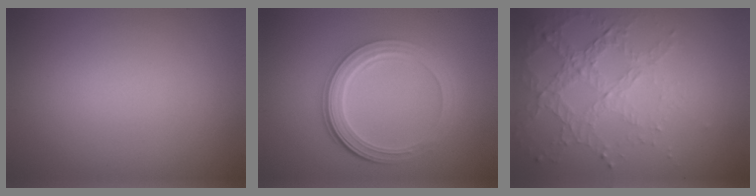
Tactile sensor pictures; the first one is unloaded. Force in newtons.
{"total": 5.0, "press": 3.8, "slide": 3.2}
{"total": 4.7, "press": 3.1, "slide": 3.5}